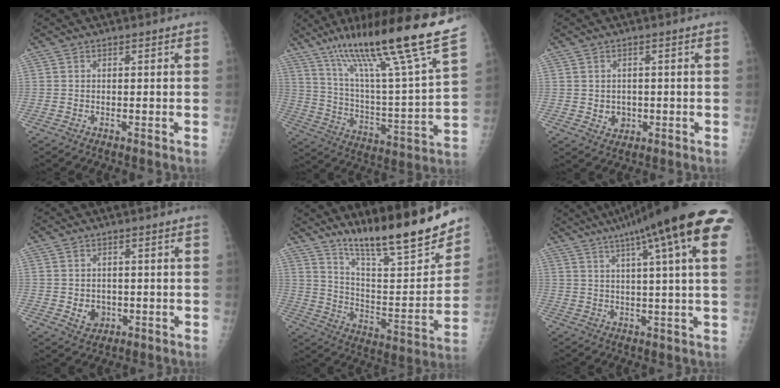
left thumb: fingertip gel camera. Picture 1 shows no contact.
{"total": 26.9, "force": [18.8, 1.3, 19.2], "torque": [-0.298, -0.069, 0.312]}
{"total": 2.9, "force": [-0.2, 2.6, 1.3], "torque": [-0.007, -0.001, 0.007]}
{"total": 3.6, "force": [-0.3, 3.1, 1.8], "torque": [-0.013, -0.002, 0.007]}
{"total": 23.1, "force": [17.7, 4.1, 14.2], "torque": [-0.192, -0.099, 0.286]}
{"total": 23.0, "force": [11.5, 3.2, 19.7], "torque": [-0.282, 0.015, 0.144]}